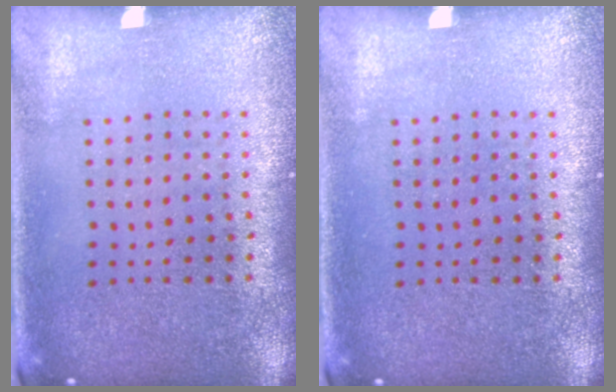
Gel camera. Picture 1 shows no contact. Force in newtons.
{"total": 0.0}